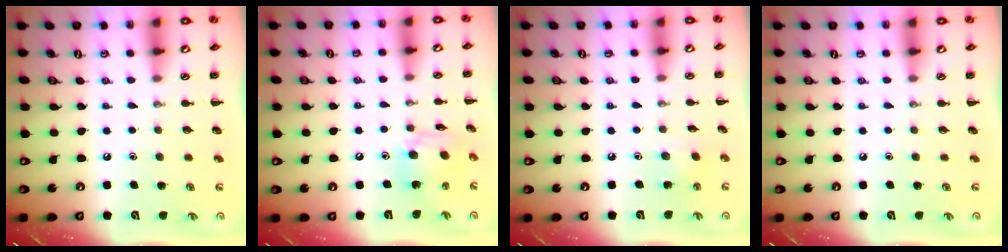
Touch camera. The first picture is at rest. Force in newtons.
{"total": 9.8, "press": 9.7, "slide": 0.7}
{"total": 3.0, "press": 2.8, "slide": 1.0}
{"total": 0.0}